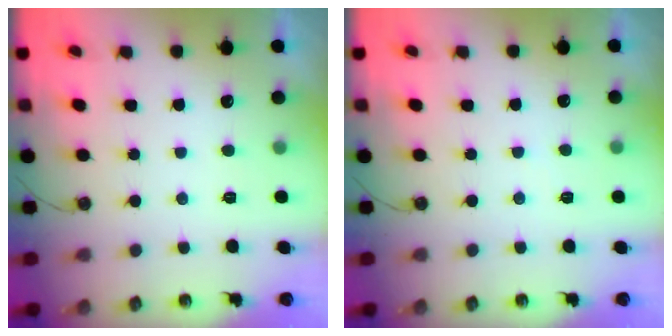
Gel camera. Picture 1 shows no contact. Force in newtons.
{"total": 2.4, "press": 2.4, "slide": 0.4}